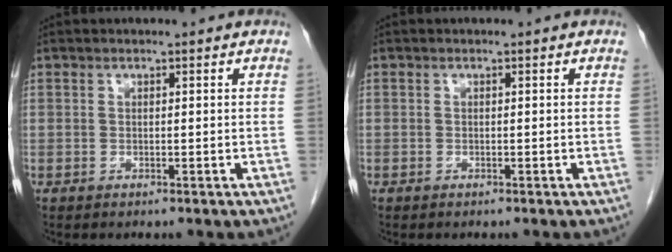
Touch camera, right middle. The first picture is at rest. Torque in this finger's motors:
{"motor_torque": [1.22, -0.92, -0.01, -0.21]}